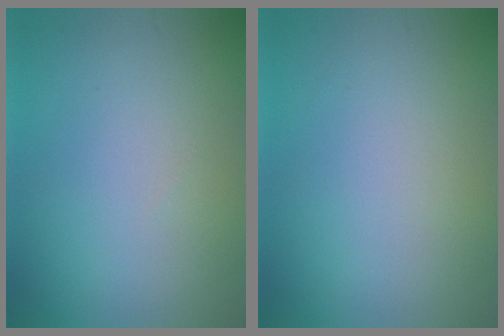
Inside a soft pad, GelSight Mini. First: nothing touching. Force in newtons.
{"total": 0.0}